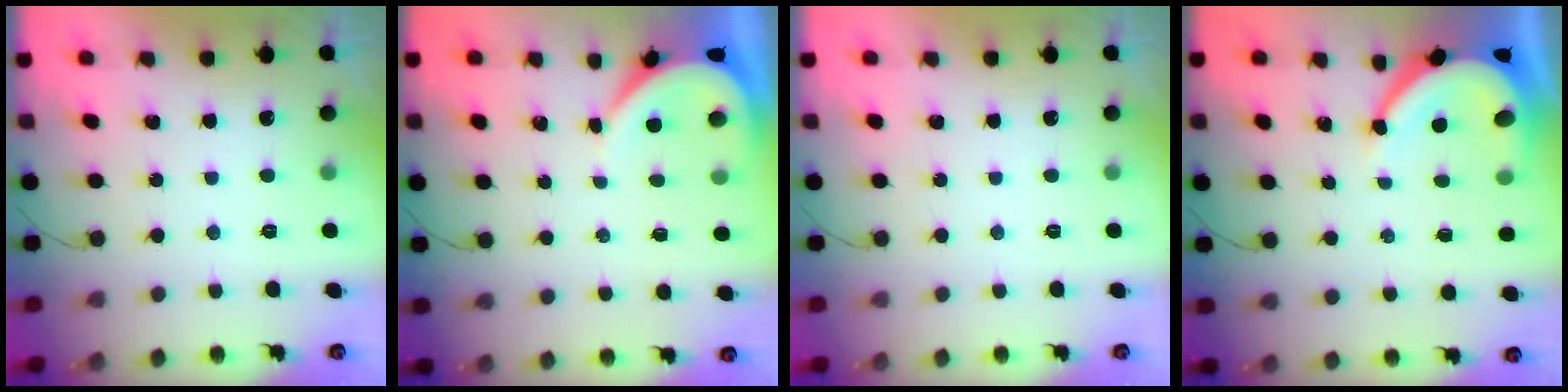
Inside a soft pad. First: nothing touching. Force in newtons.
{"total": 4.1, "press": 4.1, "slide": 0.5}
{"total": 0.0}
{"total": 8.0, "press": 7.9, "slide": 1.0}